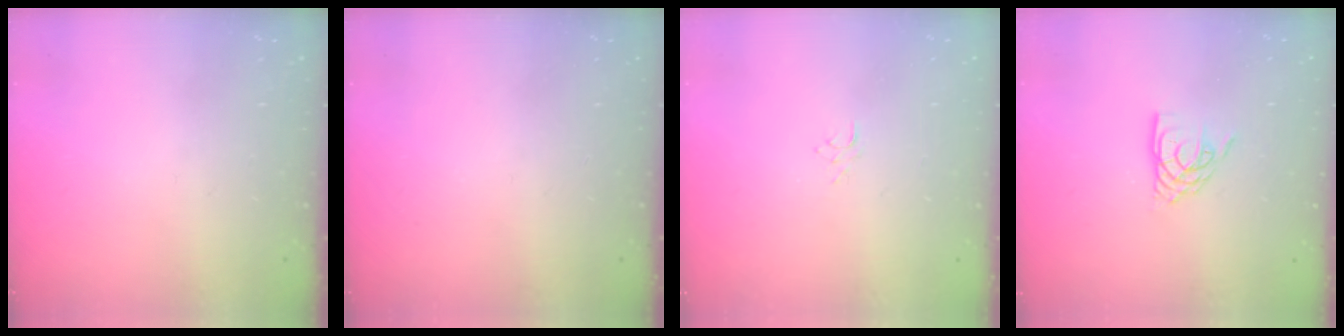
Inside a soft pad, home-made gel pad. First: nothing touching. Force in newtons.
{"total": 0.0}
{"total": 3.7, "press": 3.7, "slide": 0.1}
{"total": 7.9, "press": 7.9, "slide": 0.6}